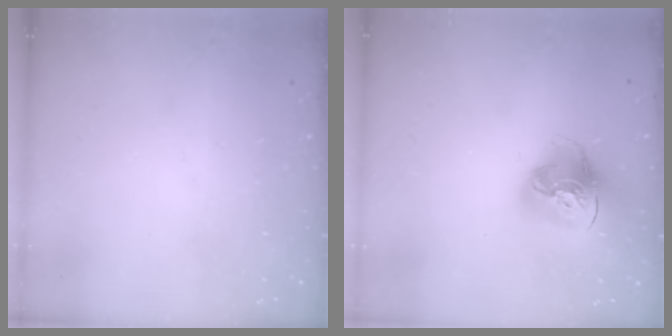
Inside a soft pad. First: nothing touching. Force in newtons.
{"total": 15.6, "press": 15.5, "slide": 1.7}